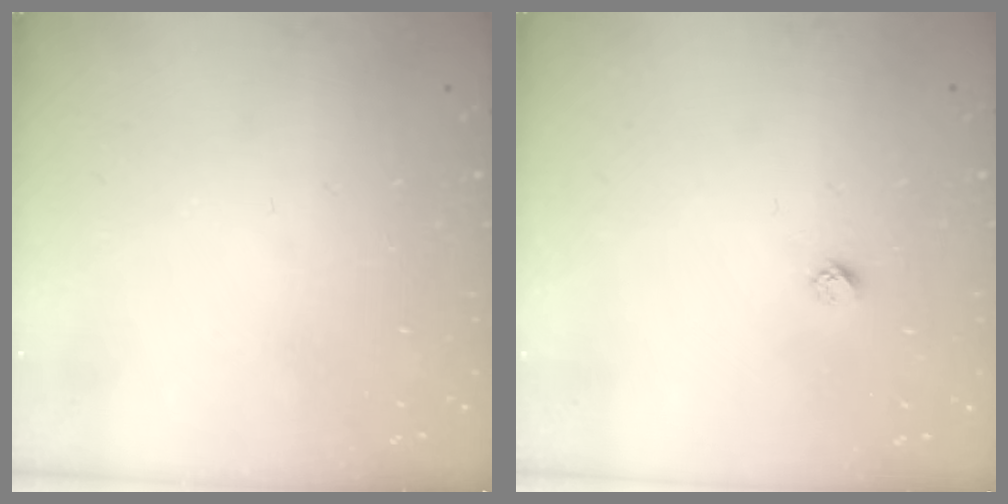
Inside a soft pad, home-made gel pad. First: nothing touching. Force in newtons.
{"total": 2.4, "press": 2.4, "slide": 0.2}